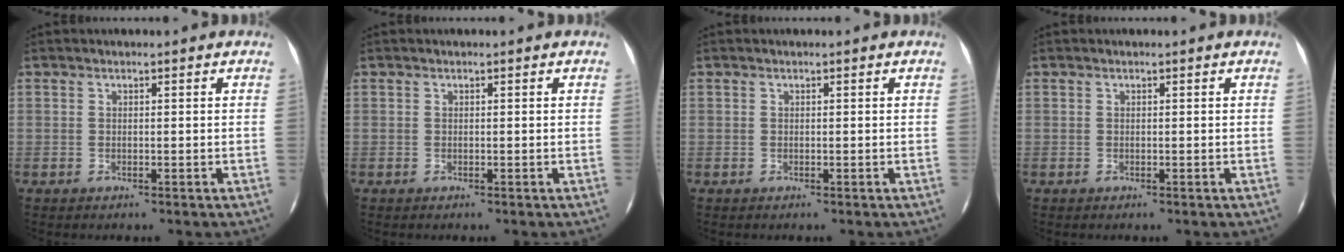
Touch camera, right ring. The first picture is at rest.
{"total": 0.0}
{"total": 0.0}
{"total": 0.0}